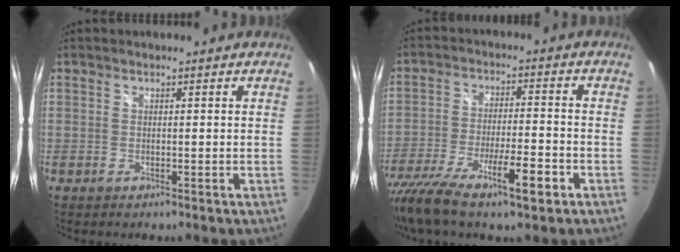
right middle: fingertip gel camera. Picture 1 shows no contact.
{"total": 16.5, "force": [-11.1, 2.9, 11.8], "torque": [-0.239, -0.047, -0.192]}